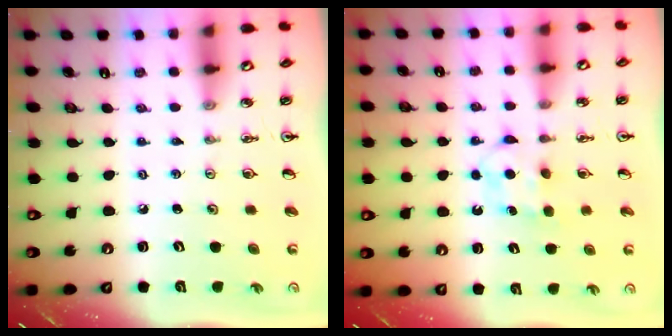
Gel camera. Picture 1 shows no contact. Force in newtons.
{"total": 5.3, "press": 5.3, "slide": 0.7}